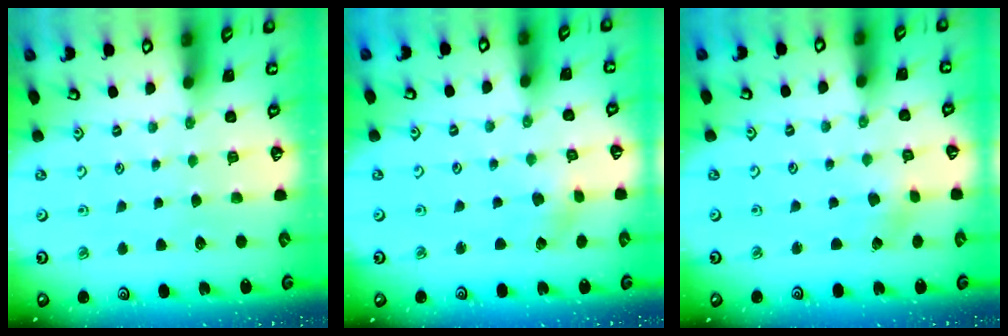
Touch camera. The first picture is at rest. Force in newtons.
{"total": 1.3, "press": 1.3, "slide": 0.1}
{"total": 1.2, "press": 1.2, "slide": 0.2}